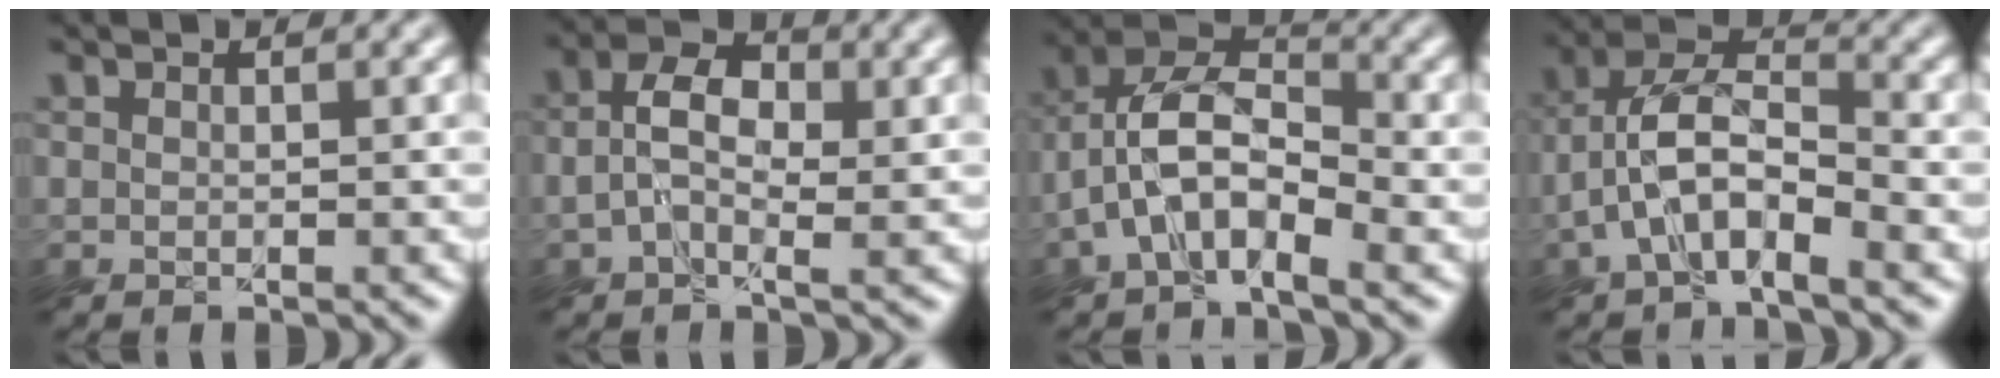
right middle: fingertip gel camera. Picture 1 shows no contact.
{"total": 4.7, "force": [-0.2, 2.9, 3.8], "torque": [-0.072, 0.009, -0.016]}
{"total": 7.0, "force": [-2.6, 3.6, 5.4], "torque": [-0.106, 0.019, -0.062]}
{"total": 6.1, "force": [-2.6, 2.7, 4.8], "torque": [-0.098, 0.012, -0.059]}